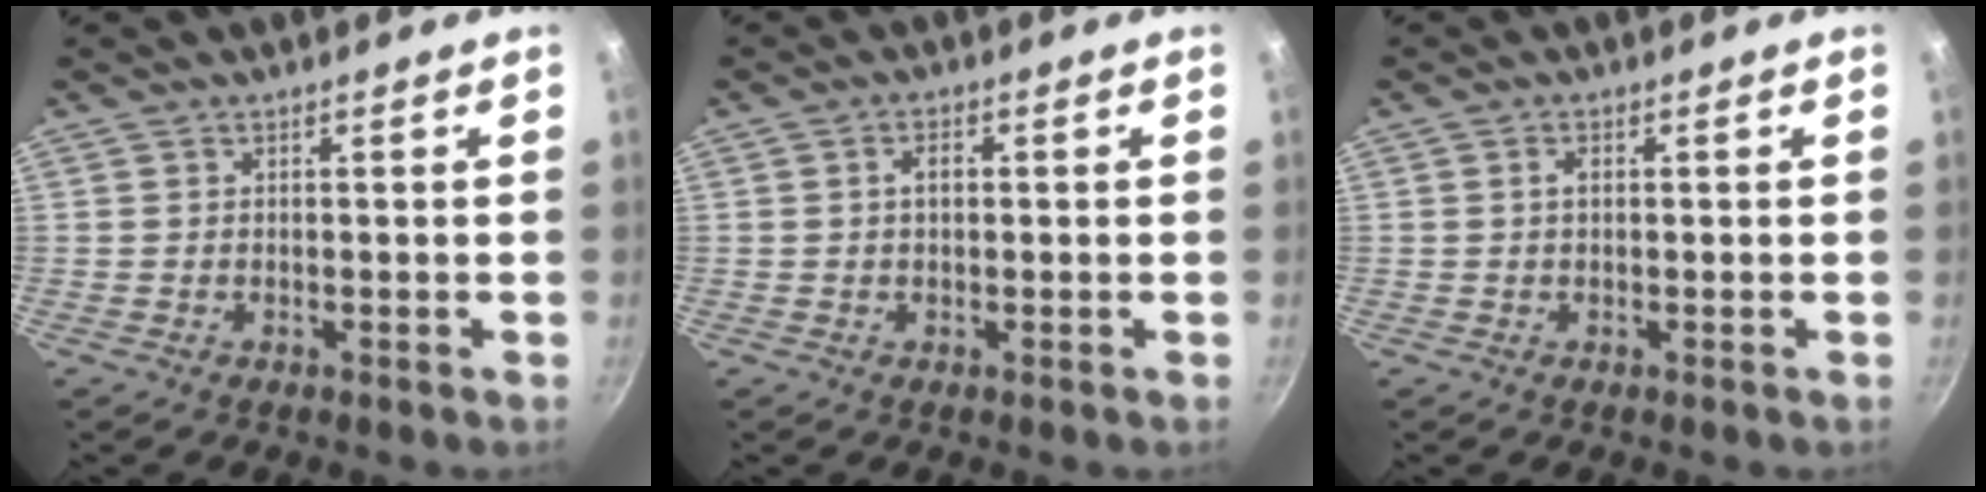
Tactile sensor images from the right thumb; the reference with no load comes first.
{"total": 2.5, "force": [0.3, 1.6, 1.9], "torque": [-0.025, 0.009, 0.004]}
{"total": 1.4, "force": [0.2, 0.9, 1.1], "torque": [-0.018, 0.005, 0.003]}